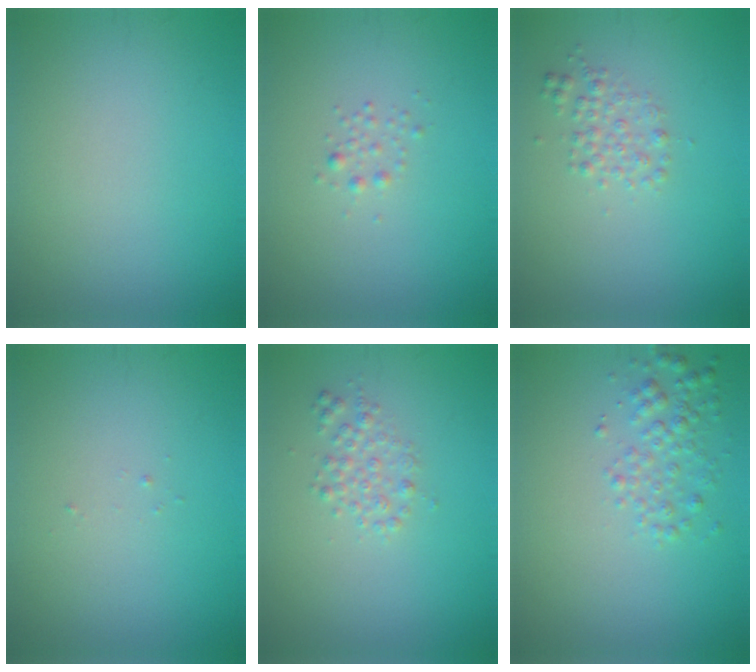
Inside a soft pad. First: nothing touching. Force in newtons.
{"total": 0.8, "press": 0.8, "slide": 0.0}
{"total": 1.7, "press": 1.7, "slide": 0.1}
{"total": 0.0}
{"total": 1.7, "press": 1.7, "slide": 0.0}
{"total": 2.3, "press": 2.3, "slide": 0.0}